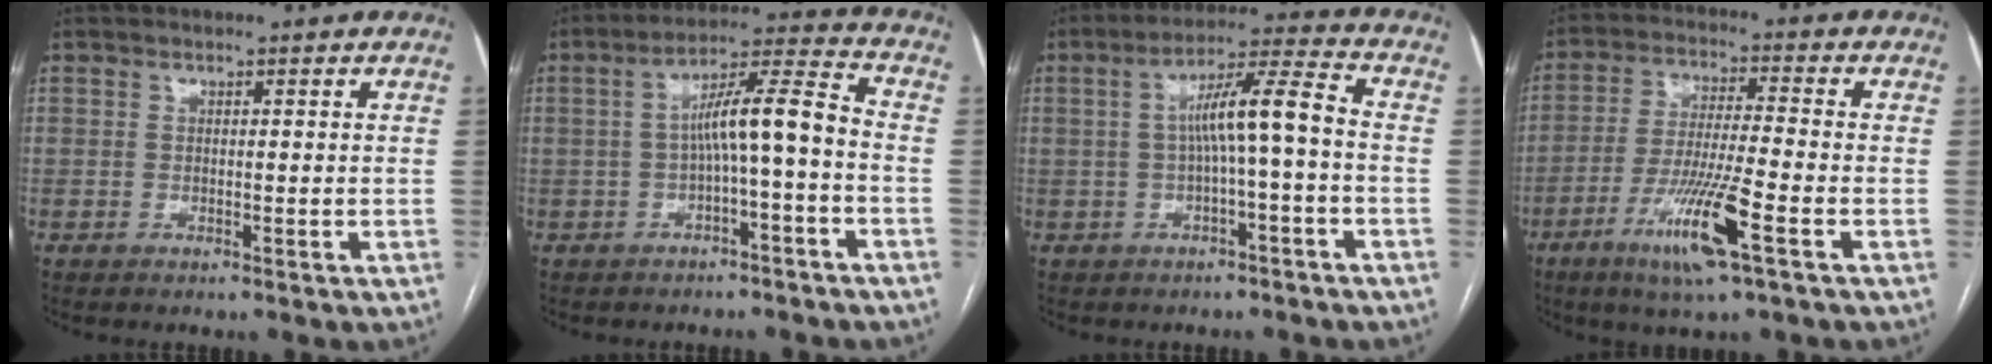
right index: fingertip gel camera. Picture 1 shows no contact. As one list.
[{"total": 8.8, "force": [-1.5, 0.6, 8.7], "torque": [-0.143, 0.034, -0.025]}, {"total": 8.4, "force": [-0.6, 0.3, 8.4], "torque": [-0.141, 0.028, -0.011]}, {"total": 11.1, "force": [-5.1, 0.0, 9.8], "torque": [-0.192, -0.018, -0.095]}]